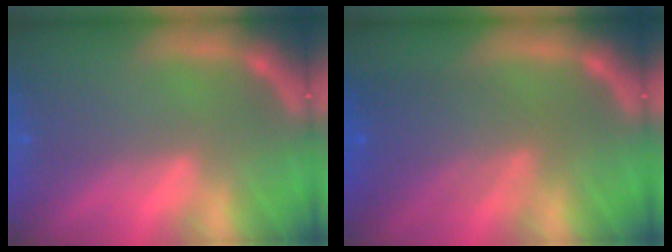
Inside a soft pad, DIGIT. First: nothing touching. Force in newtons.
{"total": 5.5}